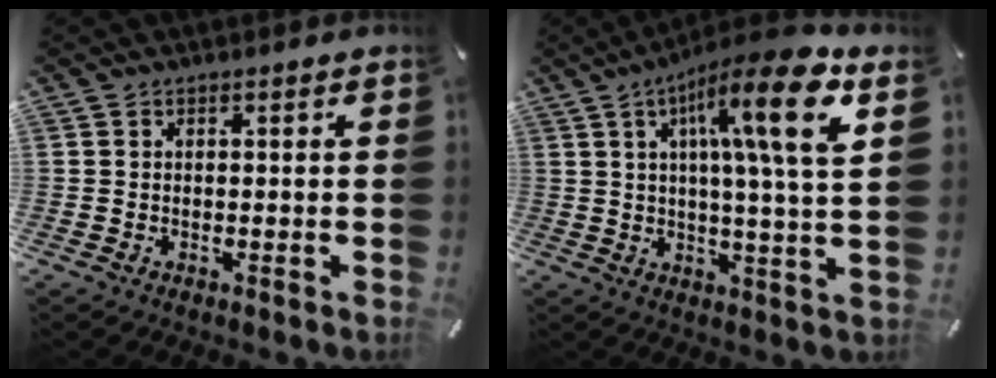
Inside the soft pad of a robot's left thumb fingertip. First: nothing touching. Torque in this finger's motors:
{"motor_torque": [2.50, 2.52, 2.05, -0.71, 0.24]}